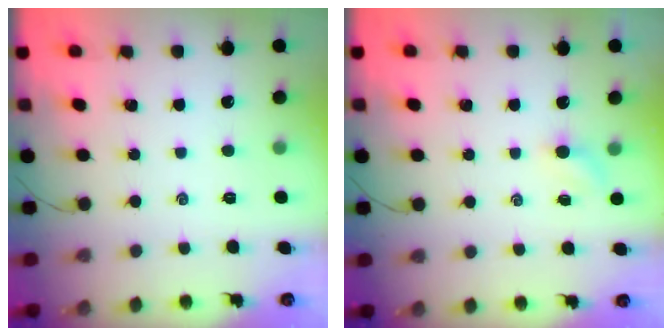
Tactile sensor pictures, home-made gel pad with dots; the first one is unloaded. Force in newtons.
{"total": 2.6, "press": 2.4, "slide": 0.8}